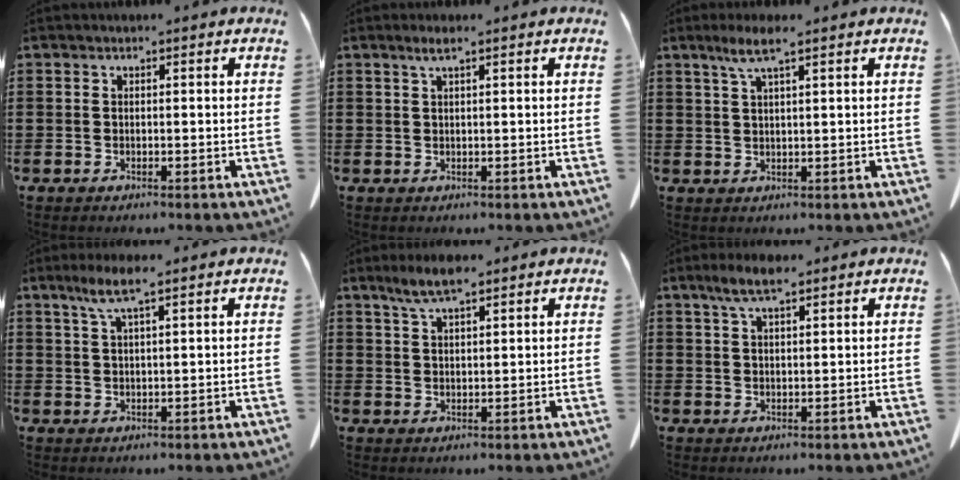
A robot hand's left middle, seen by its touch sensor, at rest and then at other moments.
{"total": 1.6, "force": [0.9, 0.0, 1.3], "torque": [-0.028, 0.000, 0.015]}
{"total": 4.1, "force": [2.4, 0.3, 3.3], "torque": [-0.070, 0.004, 0.041]}
{"total": 5.1, "force": [3.2, 0.5, 4.0], "torque": [-0.086, 0.004, 0.054]}
{"total": 5.4, "force": [3.9, 1.2, 3.5], "torque": [-0.076, 0.001, 0.069]}
{"total": 5.0, "force": [3.3, 1.3, 3.5], "torque": [-0.075, 0.005, 0.059]}